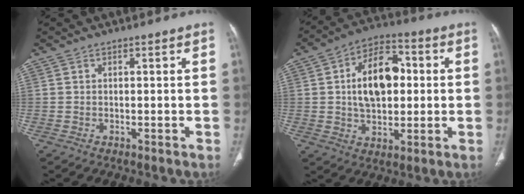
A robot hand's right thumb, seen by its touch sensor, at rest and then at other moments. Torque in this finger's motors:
{"motor_torque": [1.17, 1.45, 0.83, -0.65, 0.28]}